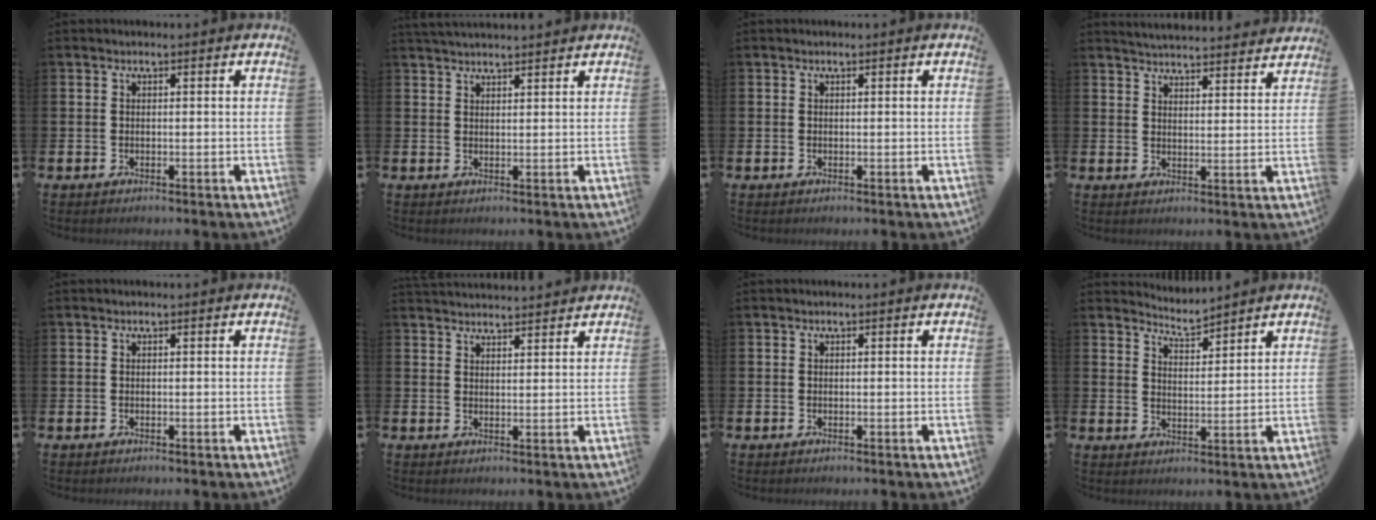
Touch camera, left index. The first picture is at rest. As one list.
[{"total": 2.5, "force": [2.4, 0.2, 0.3], "torque": [-0.009, -0.008, 0.045]}, {"total": 0.0}, {"total": 4.6, "force": [4.6, 0.2, 0.2], "torque": [-0.015, -0.032, 0.083]}, {"total": 0.0}, {"total": 2.9, "force": [2.9, 0.1, -0.1], "torque": [-0.005, -0.016, 0.055]}, {"total": 0.0}, {"total": 3.8, "force": [3.8, 0.0, -0.1], "torque": [-0.007, -0.026, 0.068]}]